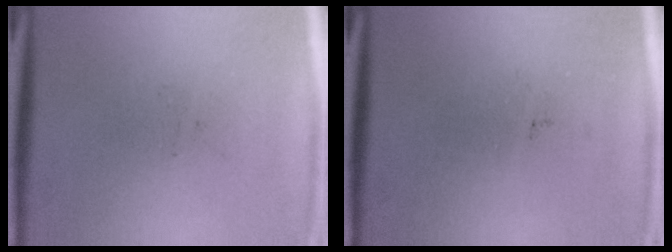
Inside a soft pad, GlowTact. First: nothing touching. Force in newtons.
{"total": 0.0}